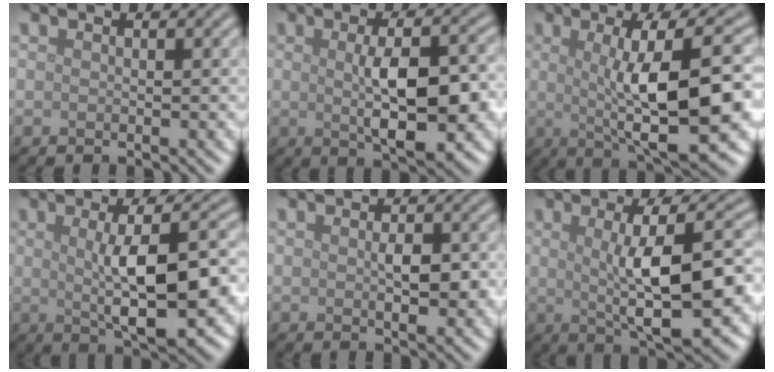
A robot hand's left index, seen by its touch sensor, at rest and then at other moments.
{"total": 7.4, "force": [-0.2, 2.6, 6.9], "torque": [-0.107, -0.002, 0.000]}
{"total": 11.1, "force": [0.4, 2.6, 10.8], "torque": [-0.148, 0.006, 0.012]}
{"total": 9.3, "force": [0.2, 2.7, 8.9], "torque": [-0.124, 0.002, 0.005]}
{"total": 2.8, "force": [0.0, 1.3, 2.5], "torque": [-0.043, -0.005, 0.002]}
{"total": 10.2, "force": [0.5, 2.8, 9.8], "torque": [-0.133, 0.006, 0.010]}